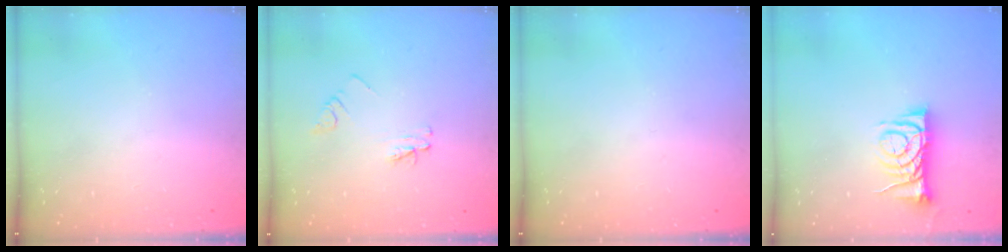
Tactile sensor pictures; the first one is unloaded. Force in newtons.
{"total": 3.4, "press": 3.3, "slide": 0.3}
{"total": 0.0}
{"total": 7.4, "press": 7.3, "slide": 0.4}